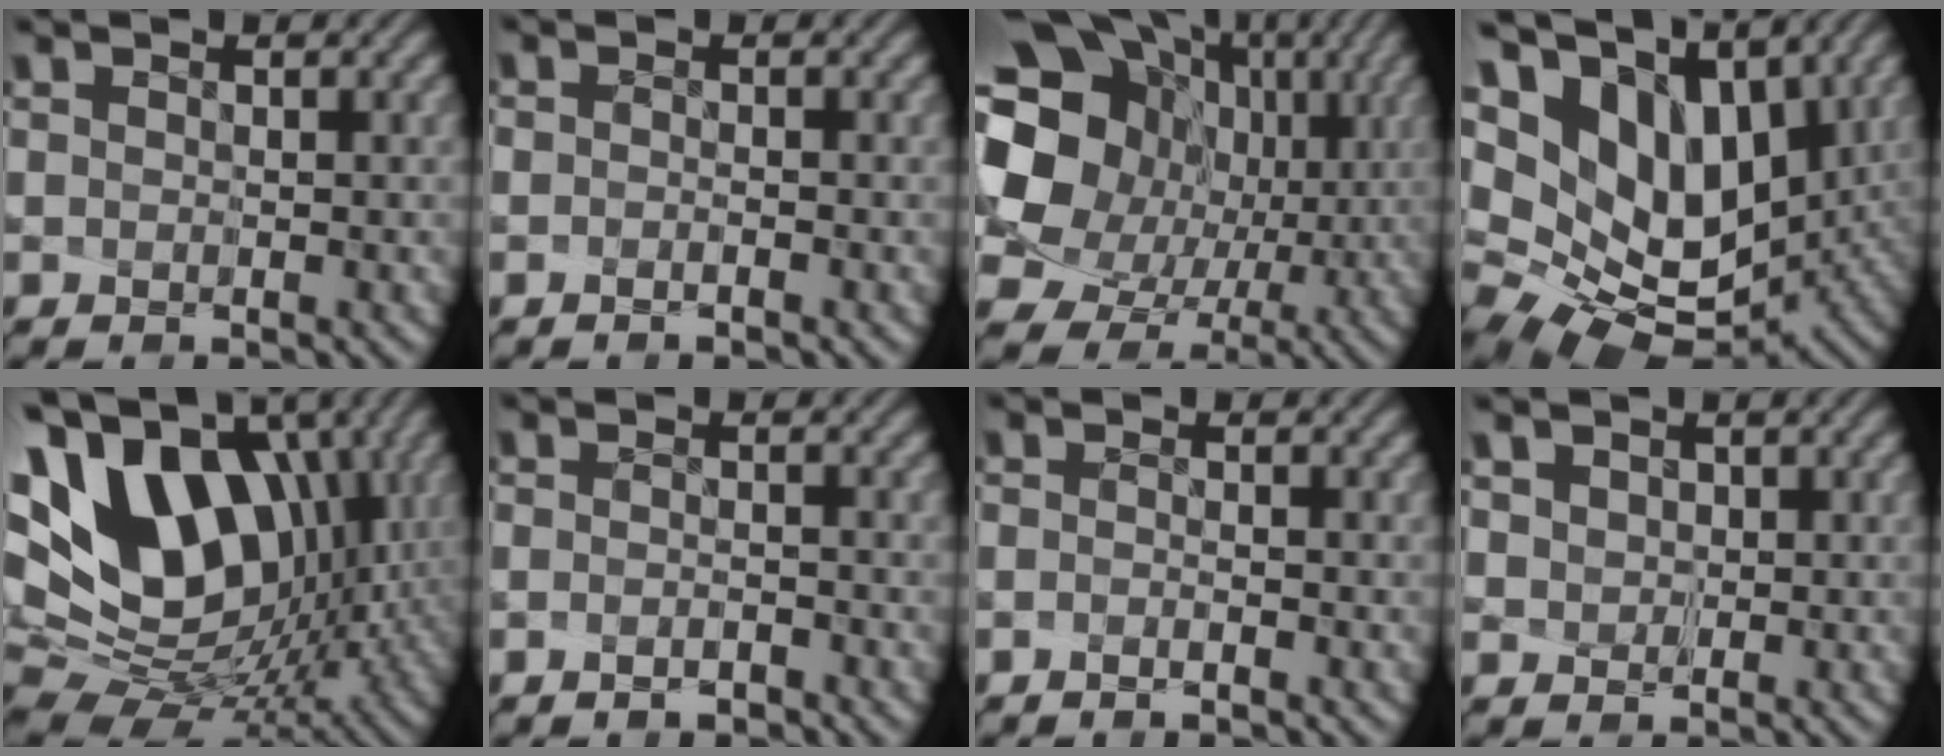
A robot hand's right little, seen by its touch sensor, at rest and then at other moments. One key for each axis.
{"total": 1.5, "fx": -1.1, "fy": -0.9, "fz": -0.4, "tx": 0.009, "ty": -0.016, "tz": -0.010}
{"total": 16.0, "fx": 0.8, "fy": 13.8, "fz": 8.0, "tx": -0.166, "ty": -0.021, "tz": 0.029}
{"total": 14.9, "fx": 4.4, "fy": 10.3, "fz": 9.9, "tx": -0.210, "ty": 0.011, "tz": 0.092}
{"total": 13.3, "fx": 3.6, "fy": 8.9, "fz": 9.1, "tx": -0.170, "ty": 0.004, "tz": 0.070}
{"total": 1.9, "fx": -1.6, "fy": -0.9, "fz": -0.3, "tx": 0.005, "ty": -0.020, "tz": -0.017}
{"total": 1.9, "fx": -1.4, "fy": -1.1, "fz": -0.5, "tx": 0.010, "ty": -0.019, "tz": -0.014}
{"total": 2.1, "fx": 0.8, "fy": 1.7, "fz": 1.0, "tx": -0.032, "ty": -0.003, "tz": 0.017}